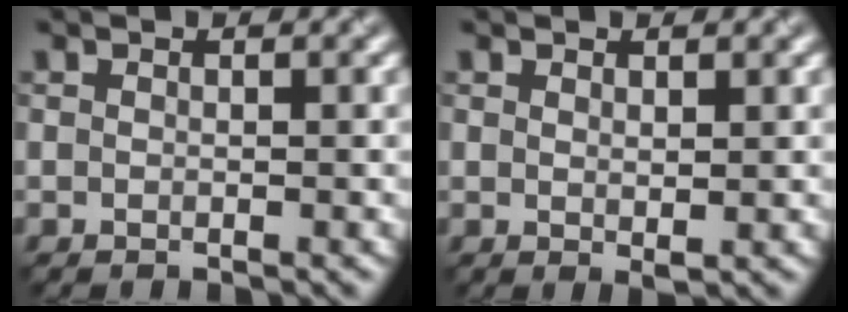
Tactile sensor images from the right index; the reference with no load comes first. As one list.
[{"total": 0.7, "force": [0.6, -0.1, 0.3], "torque": [-0.010, 0.001, 0.021]}]